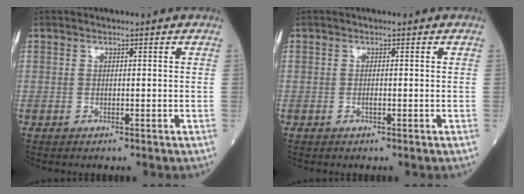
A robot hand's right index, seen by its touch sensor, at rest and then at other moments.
{"total": 0.6, "force": [-0.2, 0.1, 0.6], "torque": [-0.013, 0.000, -0.004]}